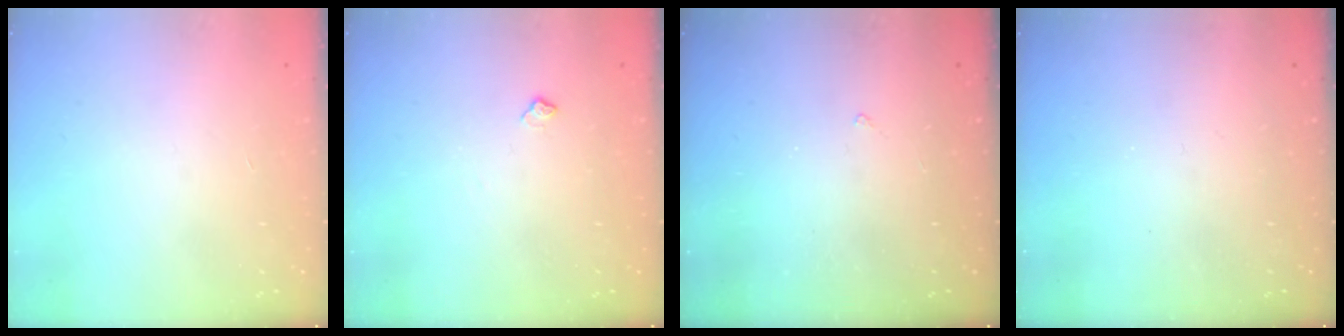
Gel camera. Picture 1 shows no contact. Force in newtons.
{"total": 4.8, "press": 4.8, "slide": 0.6}
{"total": 2.0, "press": 1.9, "slide": 0.3}
{"total": 0.0}